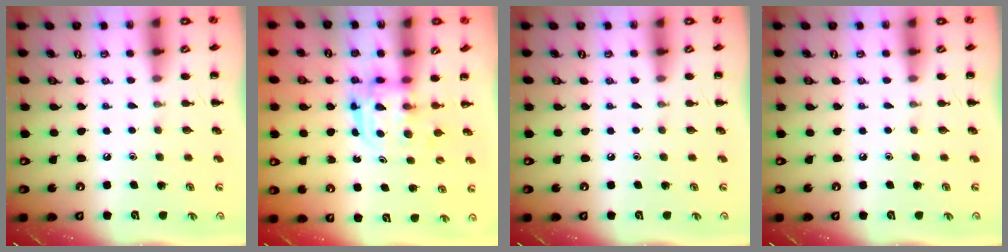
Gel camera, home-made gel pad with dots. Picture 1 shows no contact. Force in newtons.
{"total": 3.1, "press": 3.1, "slide": 0.2}
{"total": 0.0}
{"total": 0.0}